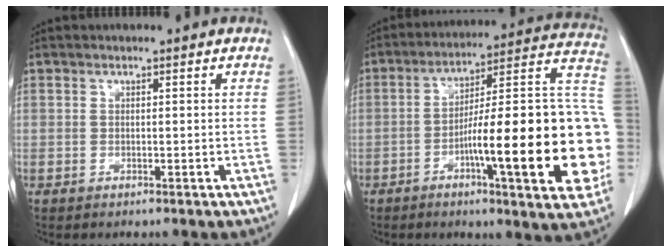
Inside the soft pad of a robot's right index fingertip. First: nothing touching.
{"total": 25.7, "force": [-5.5, 3.0, 24.9], "torque": [-0.273, 0.020, -0.080]}